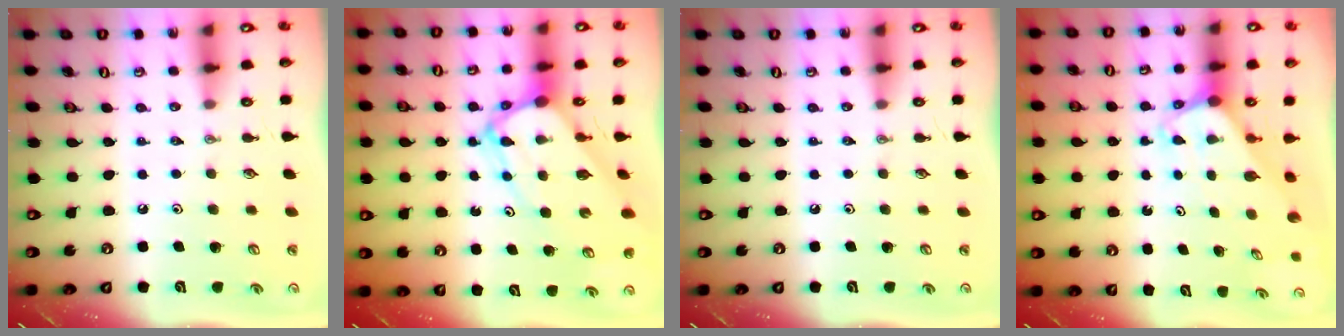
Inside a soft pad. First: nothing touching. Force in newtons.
{"total": 10.1, "press": 10.0, "slide": 0.9}
{"total": 0.0}
{"total": 1.9, "press": 1.9, "slide": 0.1}